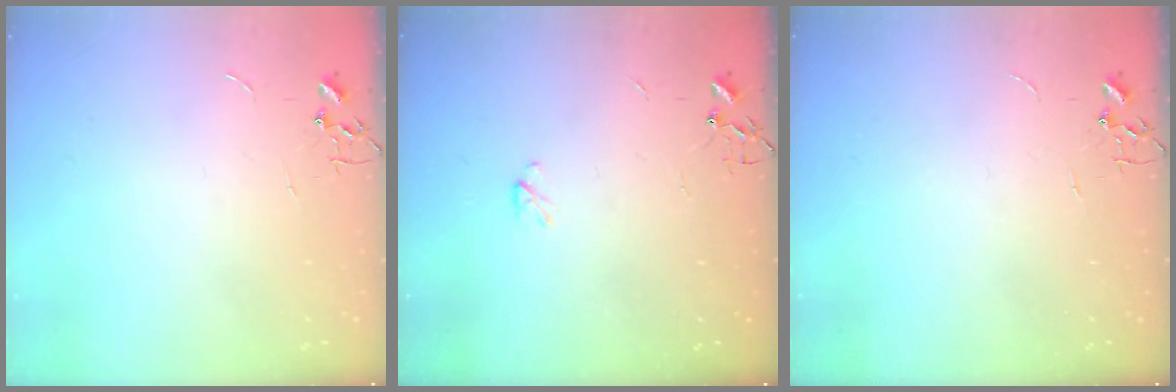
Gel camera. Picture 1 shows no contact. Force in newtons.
{"total": 2.9, "press": 2.9, "slide": 0.5}
{"total": 0.0}